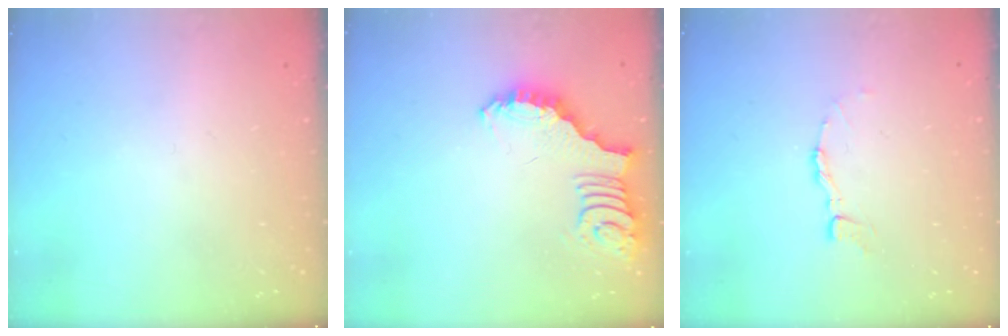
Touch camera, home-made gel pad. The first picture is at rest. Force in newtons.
{"total": 2.5, "press": 2.5, "slide": 0.5}
{"total": 4.4, "press": 4.4, "slide": 0.1}